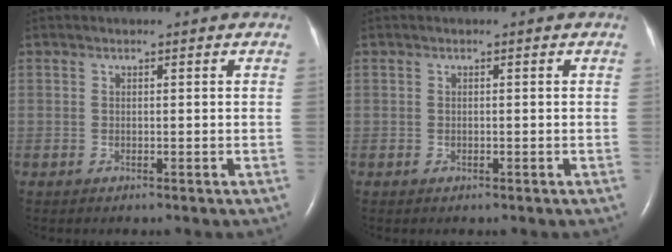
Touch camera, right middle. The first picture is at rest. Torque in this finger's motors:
{"motor_torque": [-0.16, 0.07, 0.09, 0.02]}